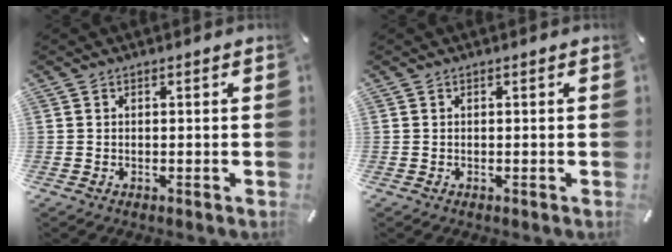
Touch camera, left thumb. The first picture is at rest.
{"total": 0.0}